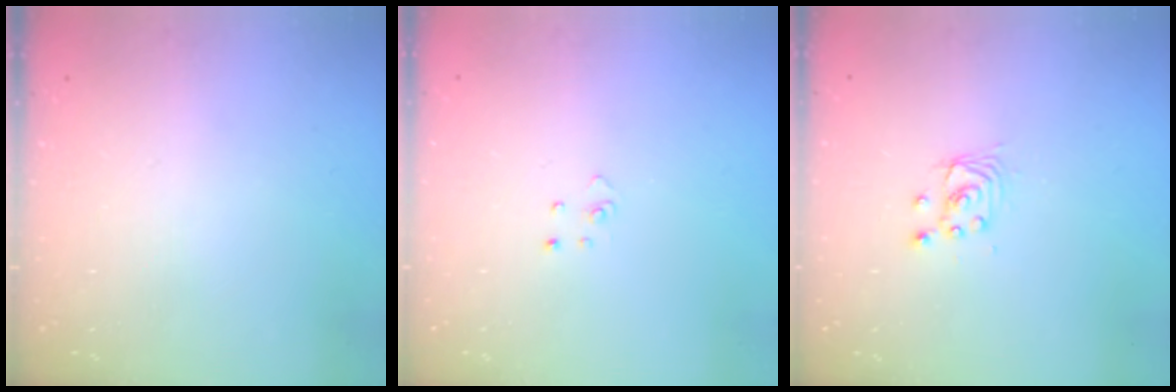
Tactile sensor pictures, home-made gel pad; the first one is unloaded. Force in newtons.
{"total": 2.7, "press": 2.7, "slide": 0.3}
{"total": 2.9, "press": 2.9, "slide": 0.1}